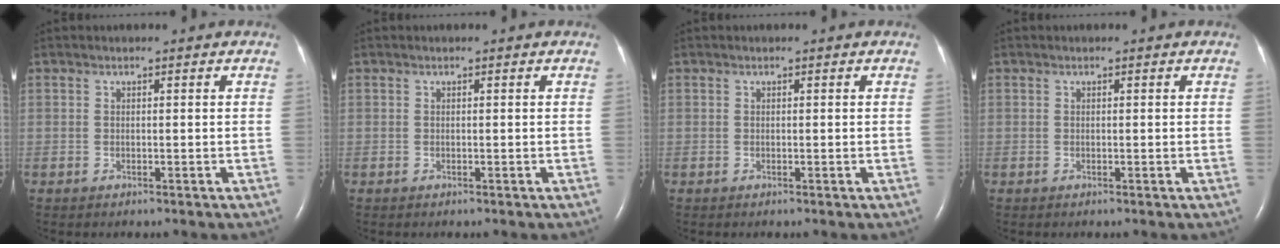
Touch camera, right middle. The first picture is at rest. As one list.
[{"total": 0.0}, {"total": 0.0}, {"total": 0.0}]